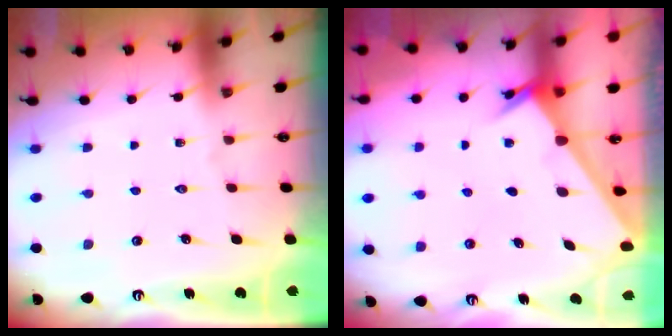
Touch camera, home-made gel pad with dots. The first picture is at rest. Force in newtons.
{"total": 2.4, "press": 2.4, "slide": 0.2}